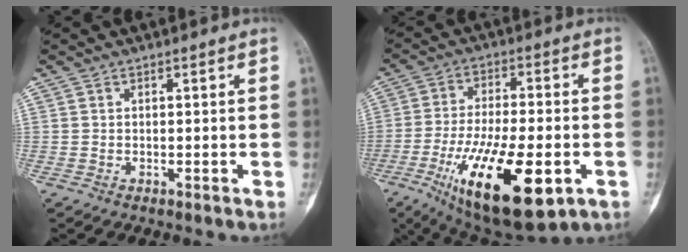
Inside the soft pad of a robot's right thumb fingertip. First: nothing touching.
{"total": 22.0, "force": [-7.8, 8.1, 19.0], "torque": [-0.342, -0.008, -0.113]}